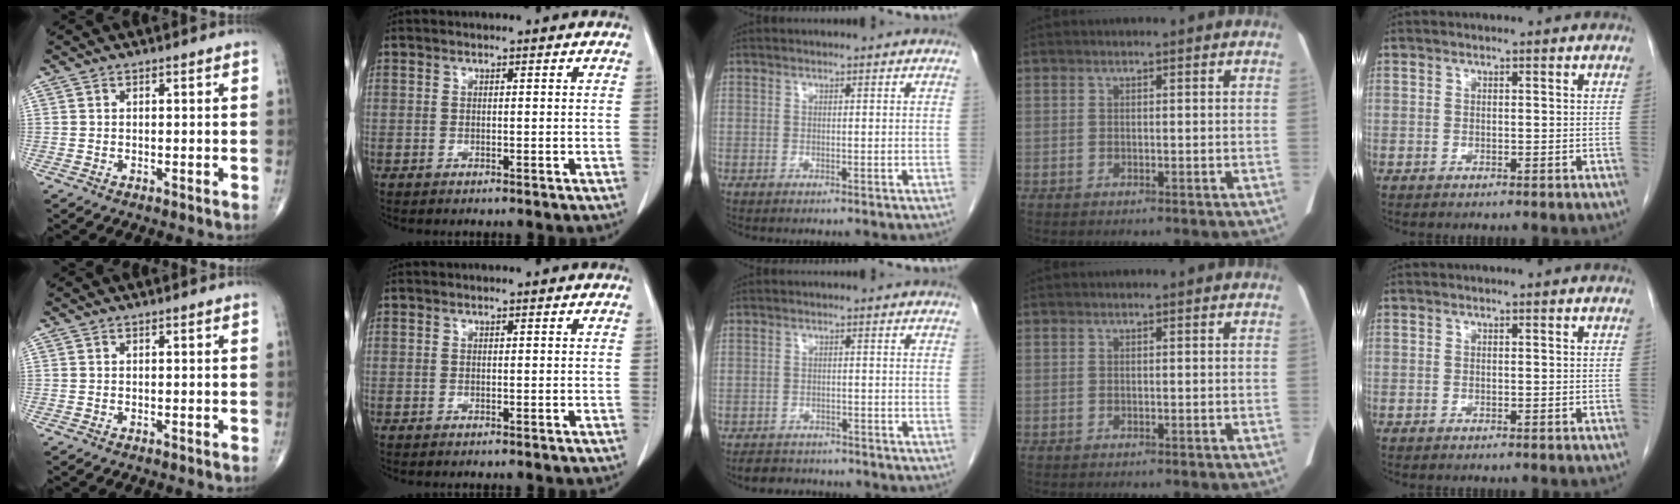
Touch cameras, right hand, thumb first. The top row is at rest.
{"middle": {"total": 5.2, "force": [-4.8, 2.0, 0.9], "torque": [-0.013, -0.004, -0.070]}}